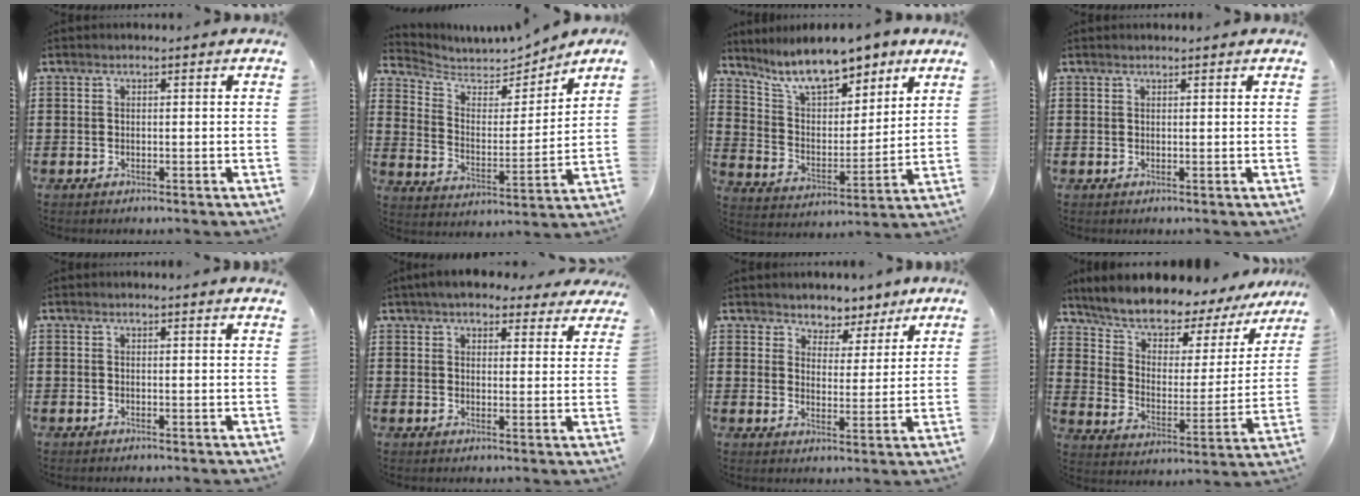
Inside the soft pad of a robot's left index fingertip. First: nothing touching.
{"total": 5.6, "force": [5.1, 2.0, 1.0], "torque": [-0.052, -0.032, 0.088]}
{"total": 10.7, "force": [9.1, 2.7, 4.9], "torque": [-0.123, -0.043, 0.163]}
{"total": 0.5, "force": [0.5, 0.0, 0.2], "torque": [-0.005, -0.001, 0.010]}
{"total": 0.7, "force": [0.6, -0.1, 0.3], "torque": [-0.006, -0.003, 0.013]}
{"total": 5.0, "force": [4.5, 1.4, 1.7], "torque": [-0.050, -0.006, 0.084]}
{"total": 4.2, "force": [3.7, 1.9, -0.3], "torque": [-0.020, -0.016, 0.065]}
{"total": 6.3, "force": [5.8, 1.9, 1.2], "torque": [-0.064, -0.052, 0.097]}